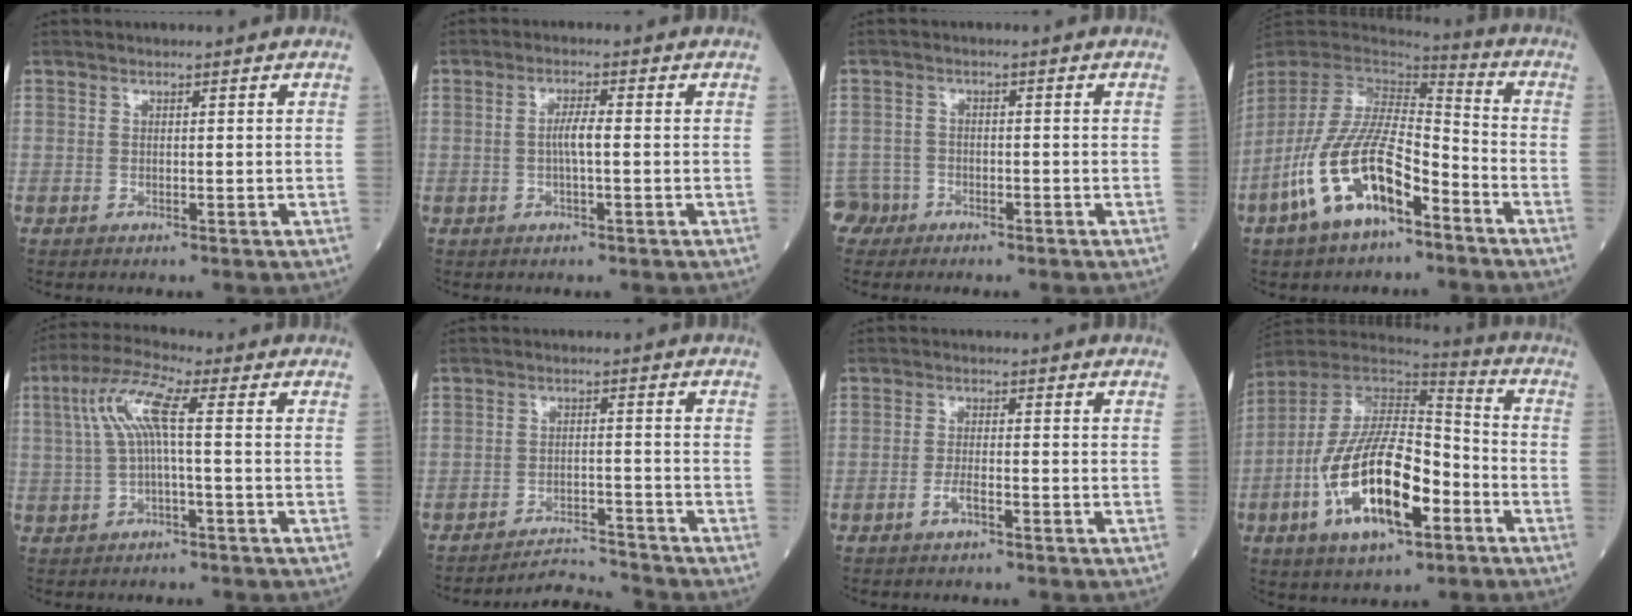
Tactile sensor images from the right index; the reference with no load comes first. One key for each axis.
{"total": 2.9, "fx": -0.2, "fy": 0.3, "fz": 2.9, "tx": -0.055, "ty": 0.002, "tz": -0.005}
{"total": 3.4, "fx": -2.2, "fy": 2.5, "fz": -0.7, "tx": 0.017, "ty": 0.010, "tz": -0.044}
{"total": 15.2, "fx": -7.7, "fy": 5.4, "fz": 11.9, "tx": -0.250, "ty": -0.002, "tz": -0.146}
{"total": 7.3, "fx": 0.9, "fy": 0.9, "fz": 7.2, "tx": -0.154, "ty": 0.029, "tz": 0.016}
{"total": 5.0, "fx": -4.8, "fy": -1.3, "fz": -1.0, "tx": 0.013, "ty": -0.005, "tz": -0.081}
{"total": 2.2, "fx": -1.2, "fy": 0.5, "fz": 1.8, "tx": -0.033, "ty": 0.001, "tz": -0.024}
{"total": 19.2, "fx": -6.9, "fy": 6.8, "fz": 16.6, "tx": -0.328, "ty": 0.000, "tz": -0.118}